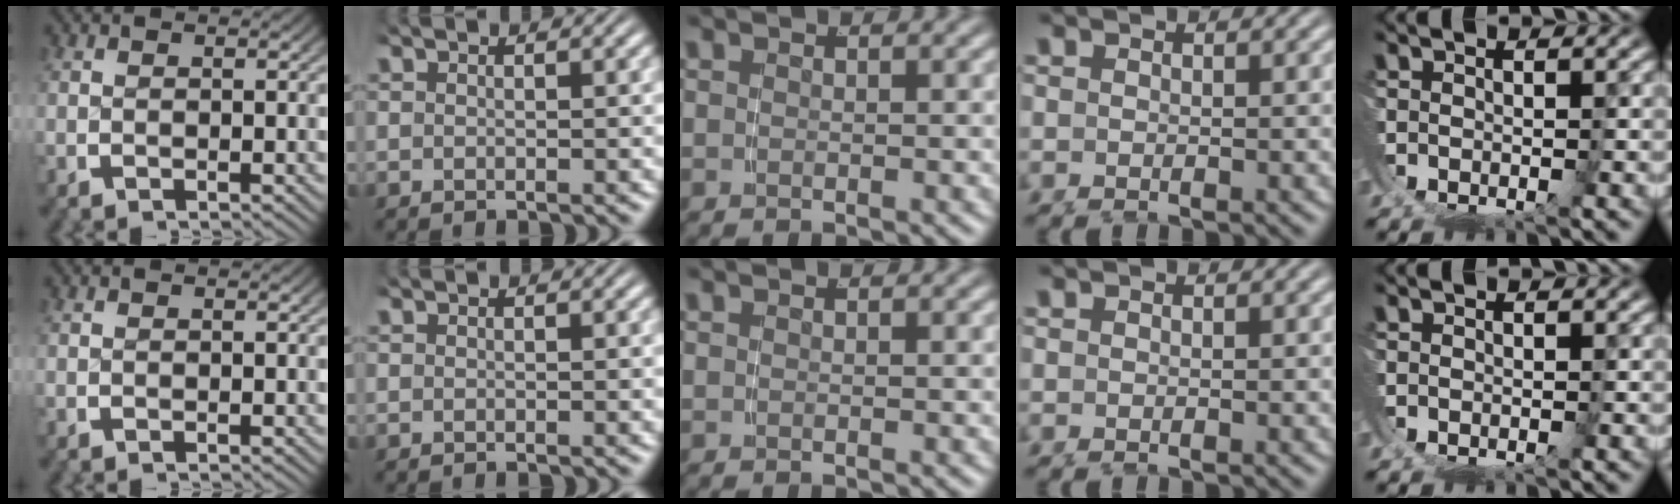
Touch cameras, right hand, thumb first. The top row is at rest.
{}